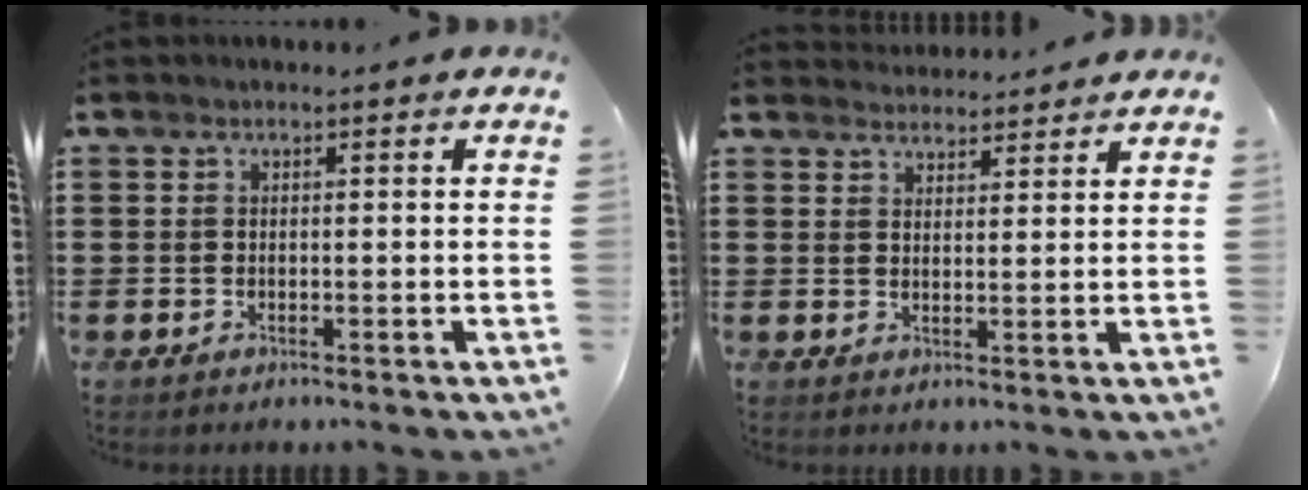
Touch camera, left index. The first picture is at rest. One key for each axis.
{"total": 2.9, "fx": 2.9, "fy": 0.2, "fz": -0.3, "tx": -0.004, "ty": -0.007, "tz": 0.056}